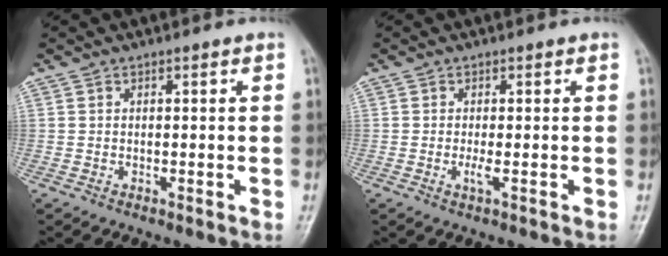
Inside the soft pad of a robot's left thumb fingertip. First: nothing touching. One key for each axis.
{"total": 1.5, "fx": -0.3, "fy": 0.2, "fz": 1.4, "tx": -0.031, "ty": -0.004, "tz": -0.005}